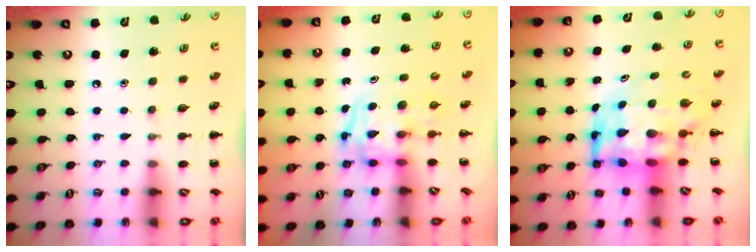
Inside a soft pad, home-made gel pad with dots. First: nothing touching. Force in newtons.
{"total": 3.2, "press": 3.2, "slide": 0.6}
{"total": 7.5, "press": 7.2, "slide": 2.2}